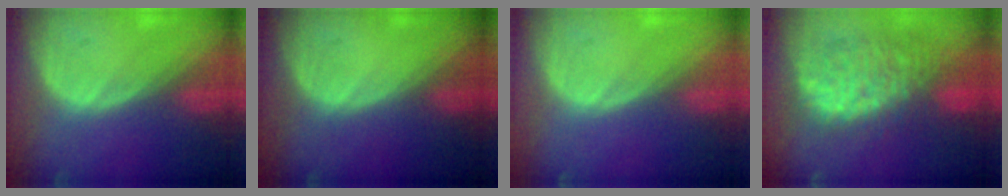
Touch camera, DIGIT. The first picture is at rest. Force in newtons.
{"total": 0.0}
{"total": 0.0}
{"total": 10.2, "press": 9.7, "slide": 3.2}